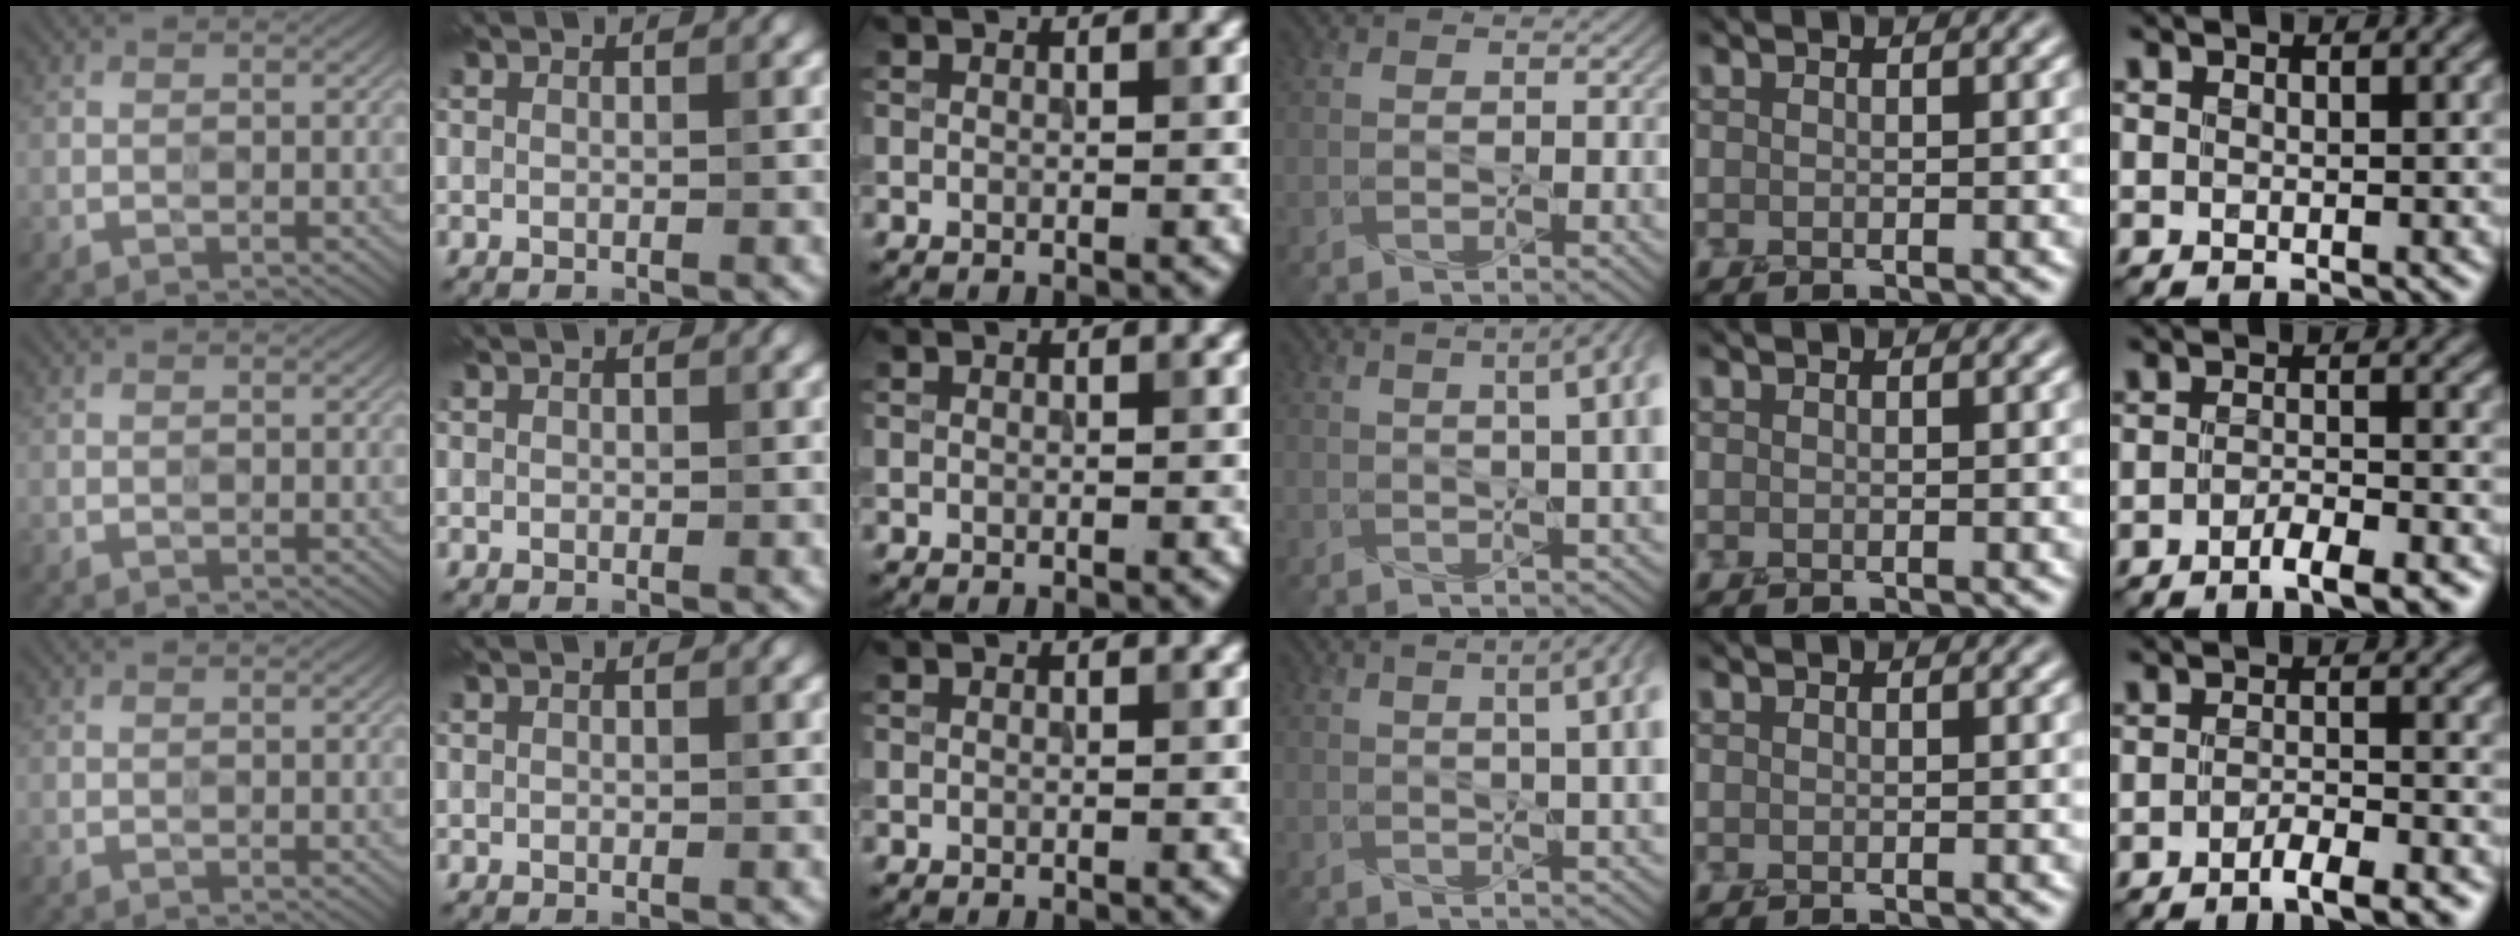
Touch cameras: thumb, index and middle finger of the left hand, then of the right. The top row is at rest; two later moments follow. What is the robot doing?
{"motion": "screw", "object": "organic brewed tea cap"}